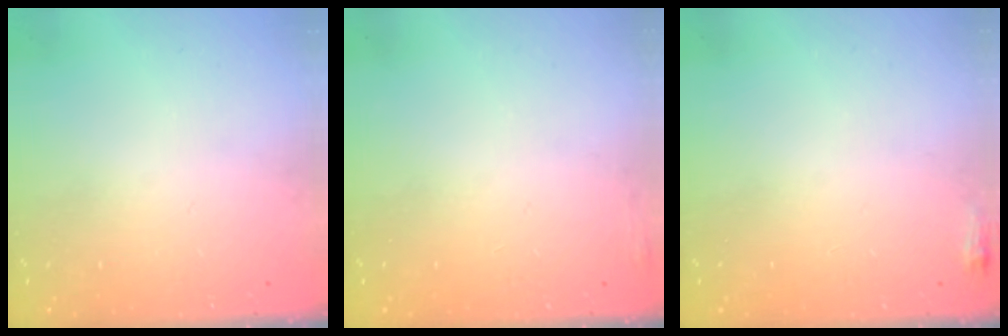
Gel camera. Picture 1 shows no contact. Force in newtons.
{"total": 3.9, "press": 3.6, "slide": 1.5}
{"total": 3.2, "press": 2.9, "slide": 1.3}